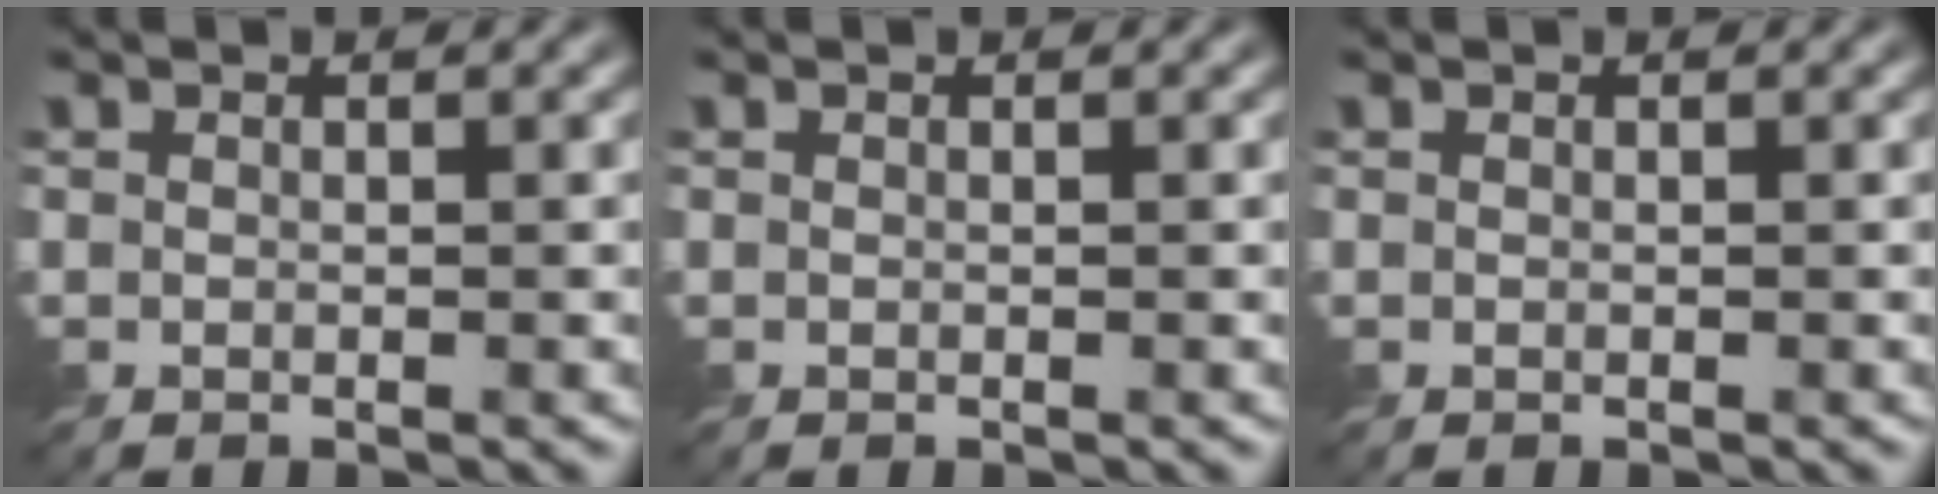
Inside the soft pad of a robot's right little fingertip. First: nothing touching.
{"total": 0.0}
{"total": 0.0}